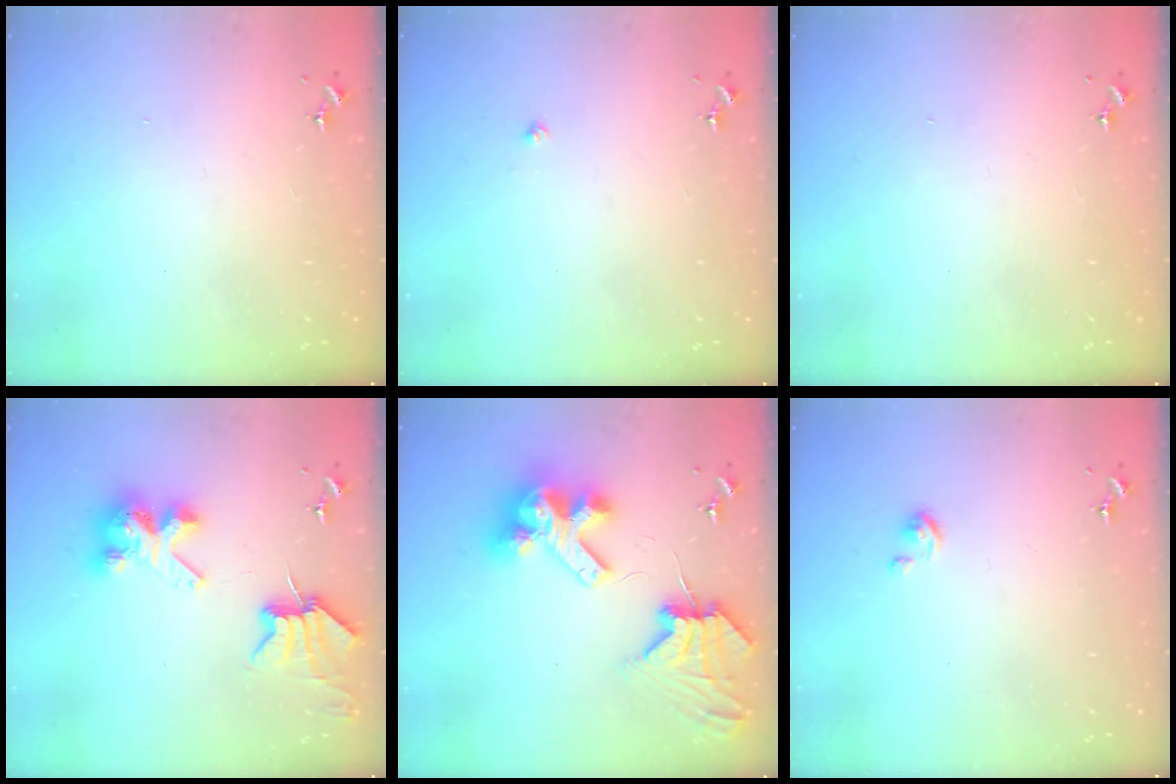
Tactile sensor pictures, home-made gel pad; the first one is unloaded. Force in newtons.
{"total": 1.4, "press": 1.4, "slide": 0.2}
{"total": 0.0}
{"total": 9.0, "press": 9.0, "slide": 1.0}
{"total": 14.8, "press": 14.7, "slide": 2.0}
{"total": 4.1, "press": 4.1, "slide": 0.3}